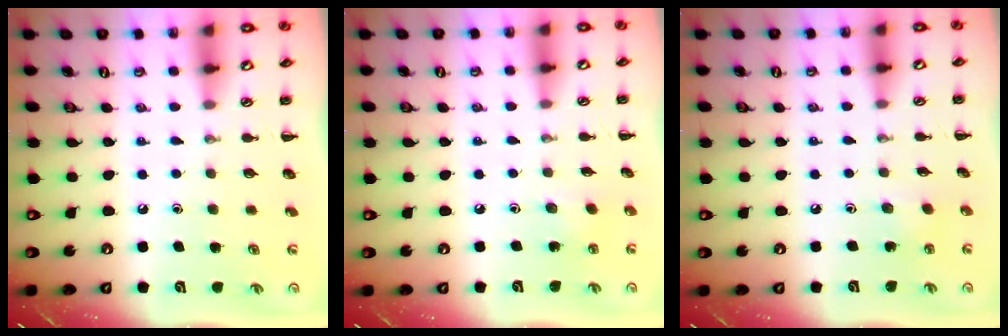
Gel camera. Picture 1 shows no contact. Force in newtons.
{"total": 2.4, "press": 2.3, "slide": 0.8}
{"total": 2.8, "press": 2.6, "slide": 0.9}